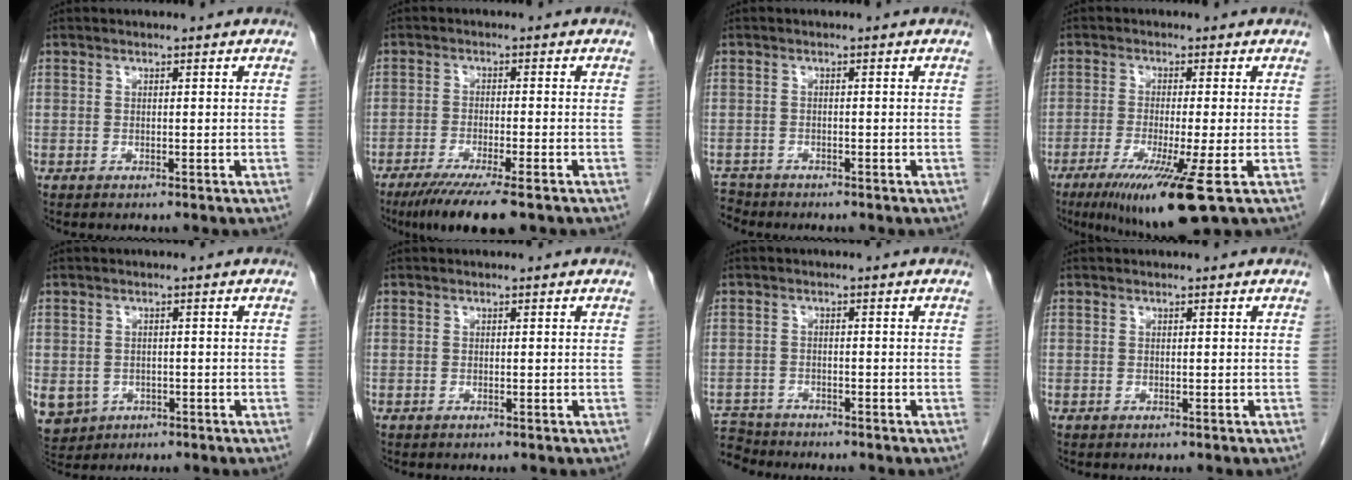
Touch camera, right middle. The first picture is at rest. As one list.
[{"total": 9.5, "force": [-6.8, 0.7, 6.6], "torque": [-0.101, -0.021, -0.105]}, {"total": 2.4, "force": [-2.3, 0.5, -0.5], "torque": [0.006, -0.010, -0.043]}, {"total": 10.7, "force": [-5.5, -0.7, 9.1], "torque": [-0.156, -0.036, -0.092]}, {"total": 11.5, "force": [-4.0, 10.0, 4.1], "torque": [-0.133, -0.004, -0.046]}, {"total": 0.0}, {"total": 5.3, "force": [-5.1, 1.4, -0.4], "torque": [0.006, -0.004, -0.095]}, {"total": 0.0}]